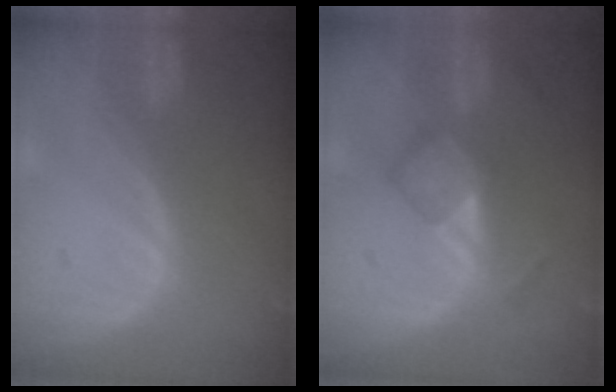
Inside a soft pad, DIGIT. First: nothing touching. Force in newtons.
{"total": 5.5, "press": 4.8, "slide": 2.8}